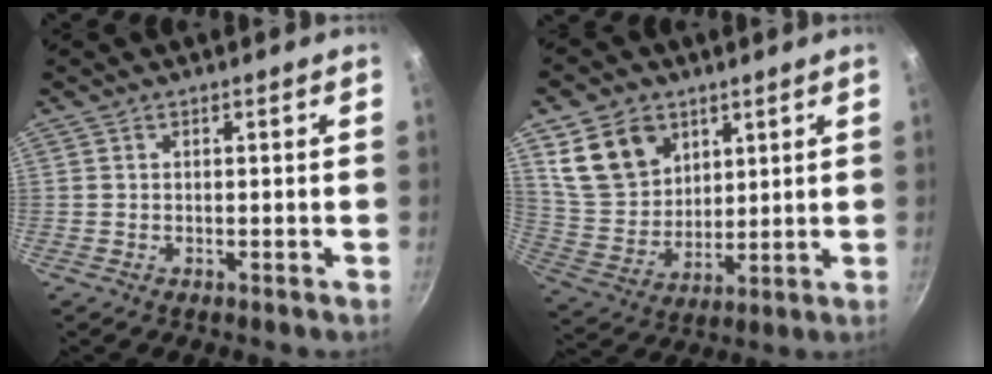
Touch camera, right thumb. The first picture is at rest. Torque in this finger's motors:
{"motor_torque": [-0.95, 1.38, 0.24, 0.07, 0.04]}